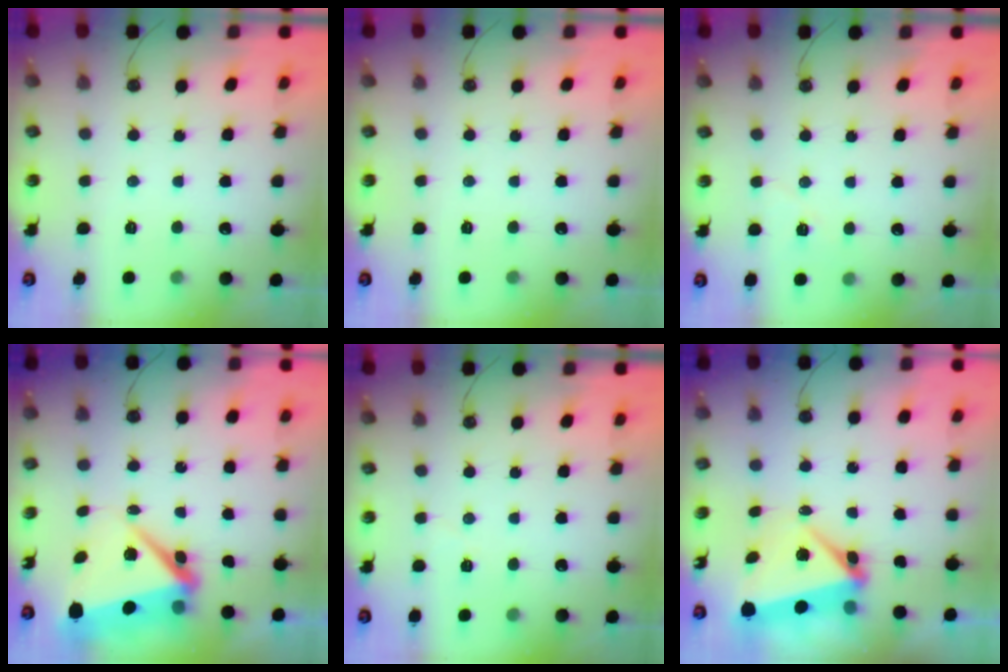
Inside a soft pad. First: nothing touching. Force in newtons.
{"total": 0.0}
{"total": 6.3, "press": 5.5, "slide": 2.9}
{"total": 8.8, "press": 8.7, "slide": 1.3}
{"total": 2.6, "press": 2.2, "slide": 1.5}
{"total": 5.4, "press": 5.3, "slide": 1.3}